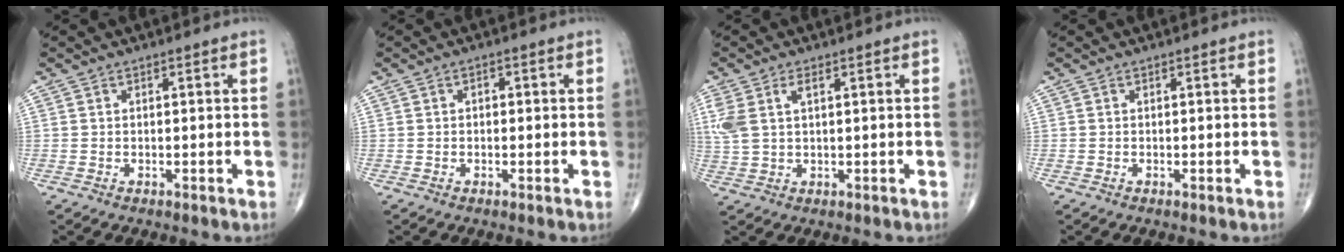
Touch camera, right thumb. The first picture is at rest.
{"total": 1.1, "force": [0.0, 0.8, 0.7], "torque": [-0.004, 0.003, -0.003]}
{"total": 6.2, "force": [2.0, 3.2, 4.9], "torque": [-0.131, 0.013, 0.046]}
{"total": 0.0}